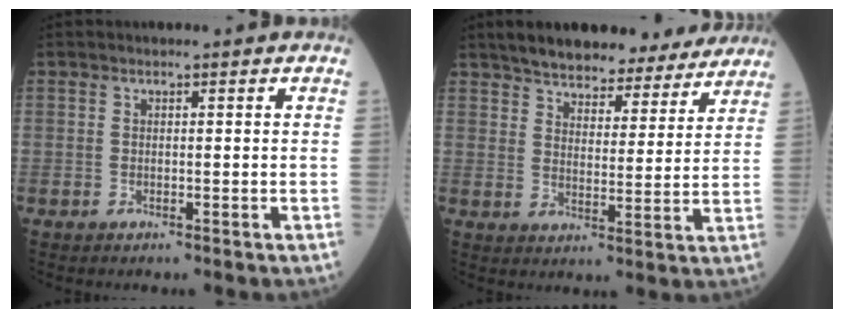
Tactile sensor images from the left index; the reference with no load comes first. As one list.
[{"total": 17.8, "force": [15.9, 5.1, 6.3], "torque": [-0.083, 0.008, 0.212]}]